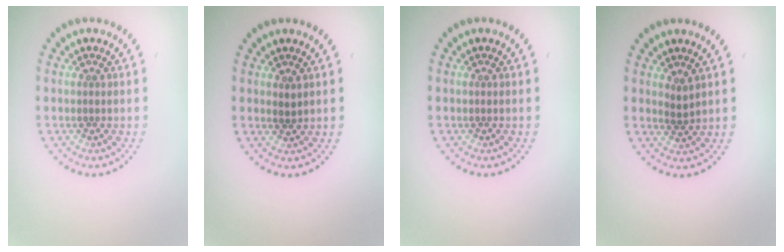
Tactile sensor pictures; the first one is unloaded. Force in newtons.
{"total": 0.6, "press": 0.6, "slide": 0.1}
{"total": 0.0}
{"total": 1.1, "press": 0.7, "slide": 0.8}